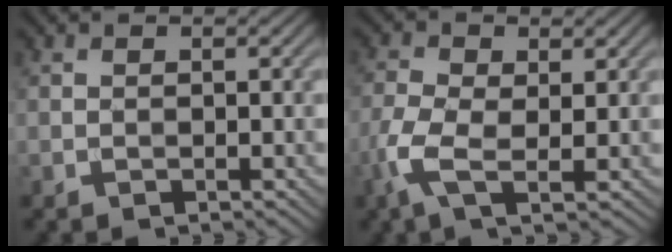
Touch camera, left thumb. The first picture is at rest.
{"total": 5.3, "force": [-1.2, 2.5, 4.5], "torque": [-0.122, -0.003, -0.028]}